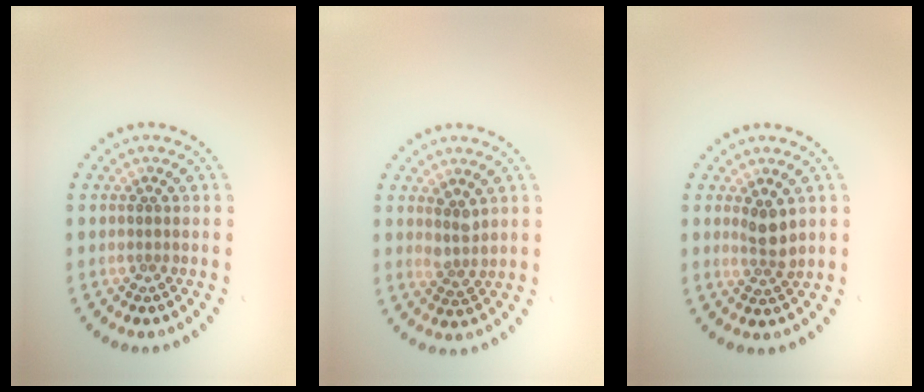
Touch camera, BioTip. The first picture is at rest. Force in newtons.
{"total": 1.8, "press": 1.4, "slide": 1.2}
{"total": 2.2, "press": 1.9, "slide": 1.0}